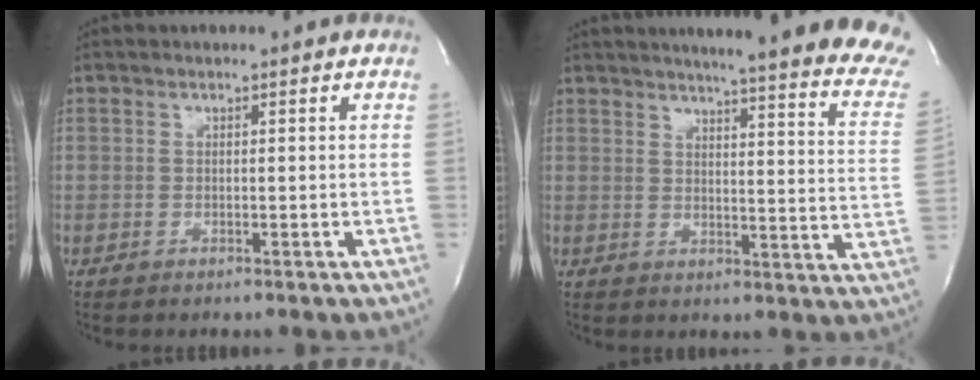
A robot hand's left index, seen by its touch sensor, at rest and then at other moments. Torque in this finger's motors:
{"motor_torque": [0.14, -0.24, 0.63, 0.13]}